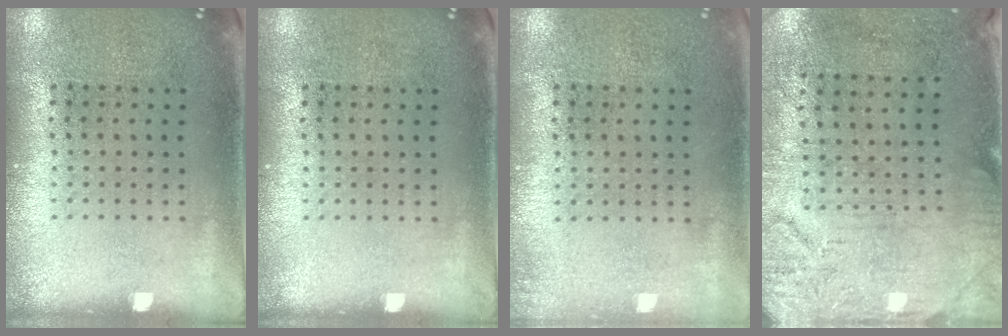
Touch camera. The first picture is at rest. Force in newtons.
{"total": 0.0}
{"total": 0.5, "press": 0.5, "slide": 0.1}
{"total": 3.3, "press": 2.6, "slide": 2.0}